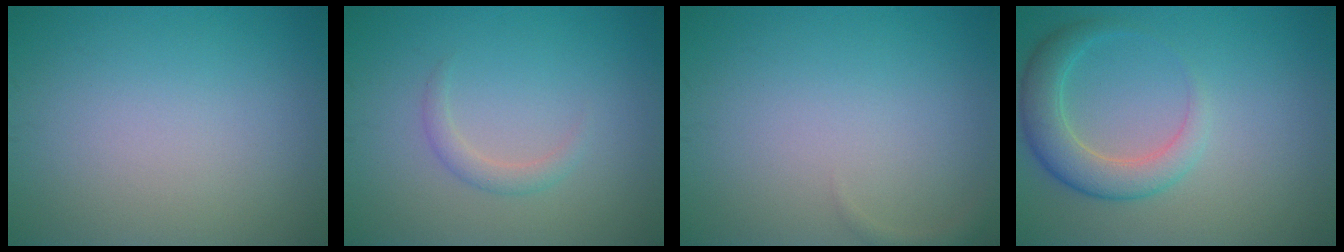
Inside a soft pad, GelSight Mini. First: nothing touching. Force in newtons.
{"total": 1.4, "press": 1.4, "slide": 0.1}
{"total": 0.7, "press": 0.7, "slide": 0.1}
{"total": 4.1, "press": 4.1, "slide": 0.1}